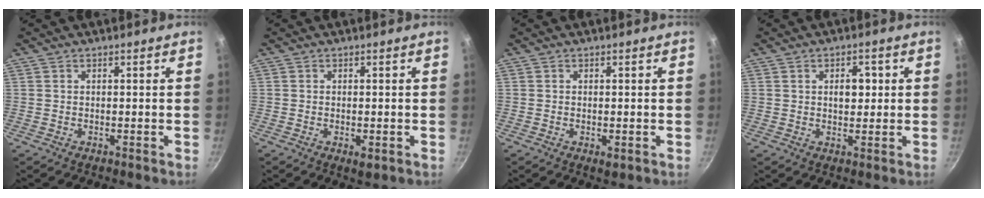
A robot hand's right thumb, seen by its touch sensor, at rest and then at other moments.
{"total": 2.1, "force": [-0.7, 0.8, 1.8], "torque": [-0.027, -0.005, -0.009]}
{"total": 1.4, "force": [-0.4, 0.6, 1.2], "torque": [-0.021, -0.005, -0.005]}
{"total": 4.1, "force": [0.8, 2.6, 3.1], "torque": [-0.028, -0.001, 0.011]}